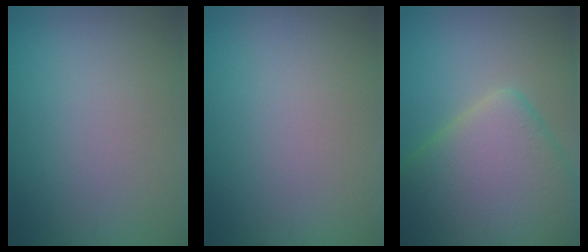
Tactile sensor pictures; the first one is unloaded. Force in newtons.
{"total": 0.0}
{"total": 10.0, "press": 10.0, "slide": 0.5}